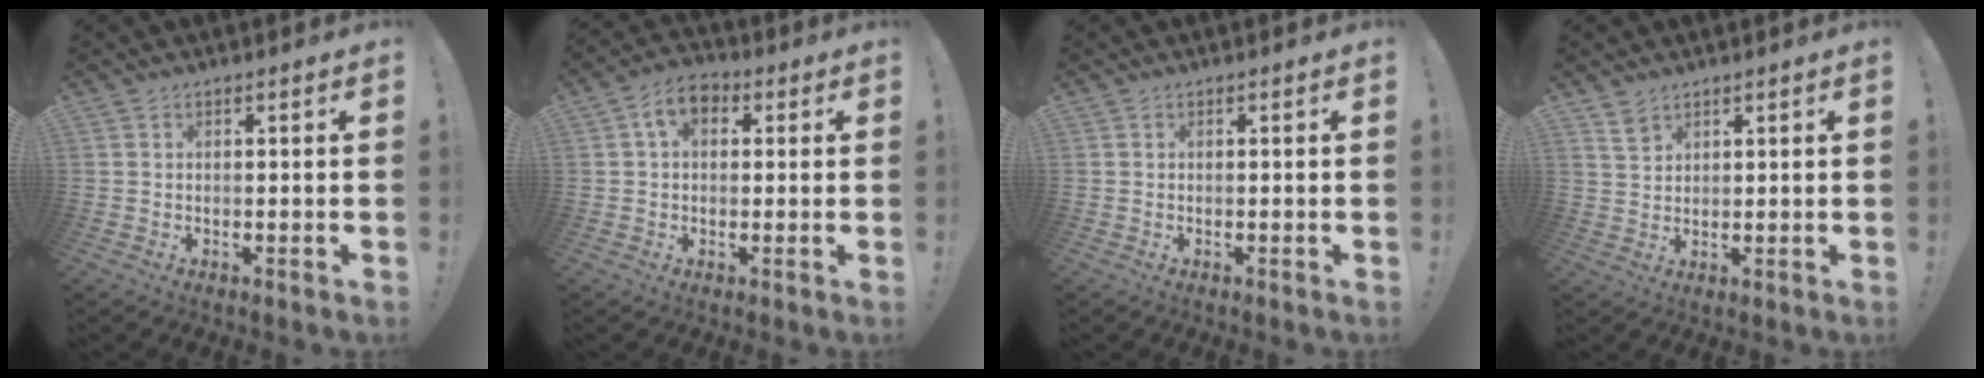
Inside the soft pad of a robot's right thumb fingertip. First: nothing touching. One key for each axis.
{"total": 7.6, "fx": 2.2, "fy": 5.0, "fz": 5.2, "tx": -0.087, "ty": 0.012, "tz": 0.042}
{"total": 0.0}
{"total": 4.0, "fx": 2.9, "fy": 2.4, "fz": 1.4, "tx": -0.011, "ty": -0.020, "tz": 0.052}